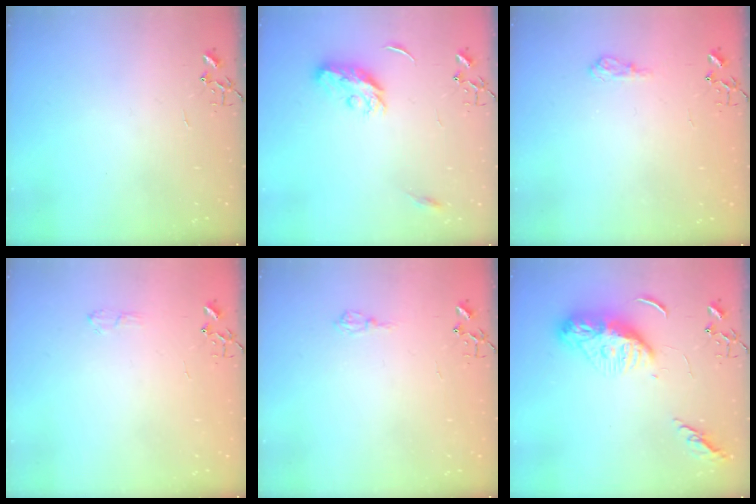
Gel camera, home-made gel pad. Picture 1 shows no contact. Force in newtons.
{"total": 9.2, "press": 9.2, "slide": 0.1}
{"total": 6.5, "press": 6.5, "slide": 0.8}
{"total": 4.5, "press": 4.5, "slide": 0.7}
{"total": 5.9, "press": 5.9, "slide": 0.8}
{"total": 12.9, "press": 12.8, "slide": 1.1}